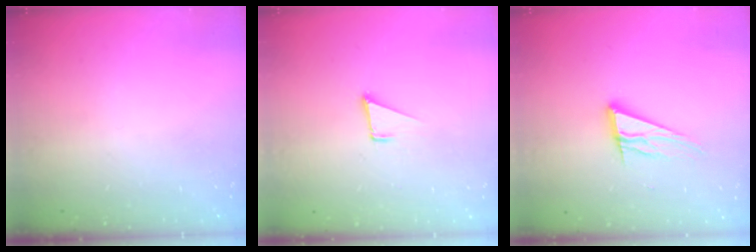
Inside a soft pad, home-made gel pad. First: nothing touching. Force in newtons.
{"total": 1.6, "press": 1.5, "slide": 0.1}
{"total": 11.5, "press": 11.4, "slide": 1.9}